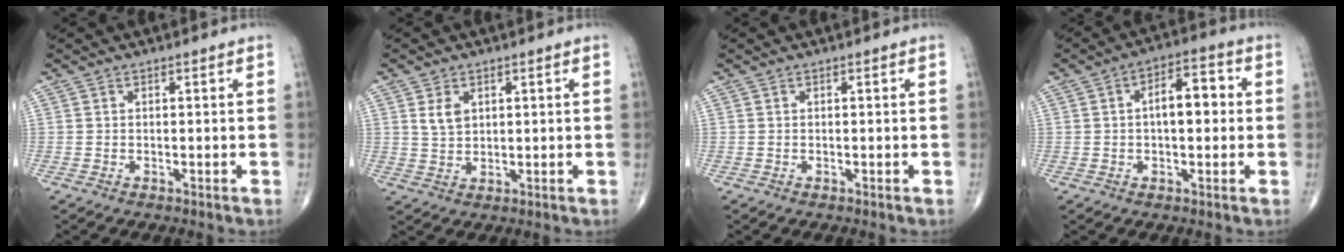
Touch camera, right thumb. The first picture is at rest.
{"total": 3.6, "force": [1.4, 2.4, 2.3], "torque": [-0.034, -0.008, 0.032]}
{"total": 0.0}
{"total": 8.1, "force": [0.6, 4.0, 7.0], "torque": [-0.092, 0.022, 0.000]}